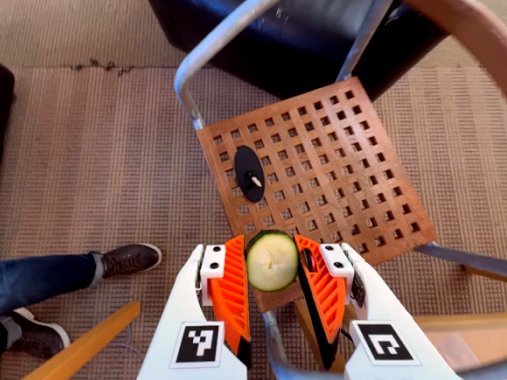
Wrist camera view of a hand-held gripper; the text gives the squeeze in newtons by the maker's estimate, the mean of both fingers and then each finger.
{"total": 7.2, "left": 7.0, "right": 7.3}